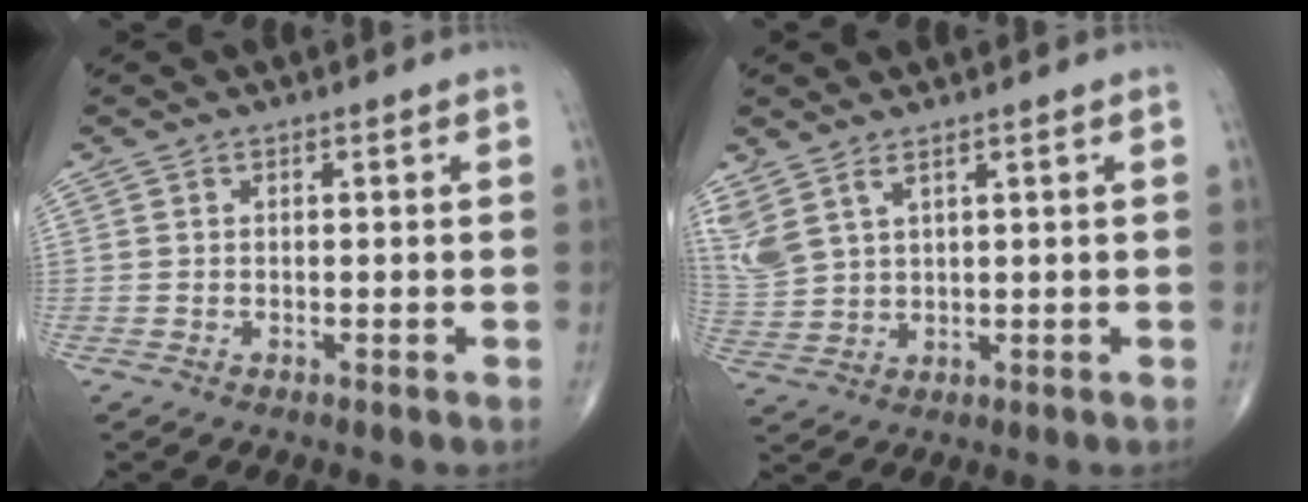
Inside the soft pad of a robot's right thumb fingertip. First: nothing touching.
{"total": 7.5, "force": [4.4, 3.4, 5.0], "torque": [-0.126, -0.010, 0.104]}